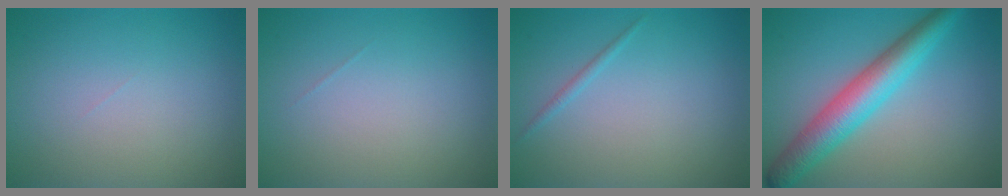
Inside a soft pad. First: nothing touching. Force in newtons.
{"total": 0.0}
{"total": 0.7, "press": 0.7, "slide": 0.1}
{"total": 6.0, "press": 6.0, "slide": 0.1}